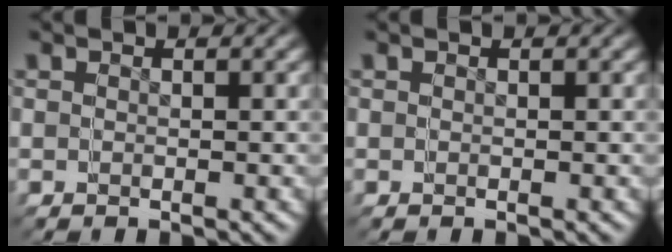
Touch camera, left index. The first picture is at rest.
{"total": 0.0}